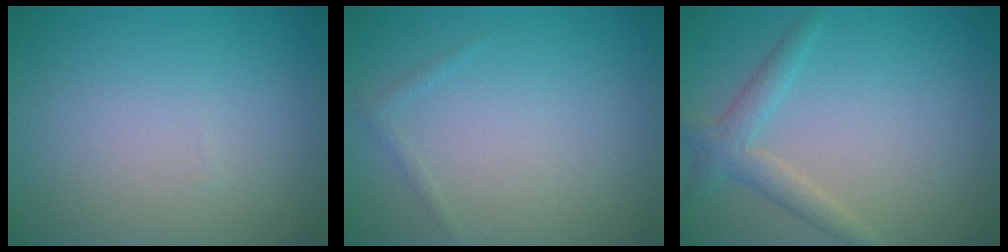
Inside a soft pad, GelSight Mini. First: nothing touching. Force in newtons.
{"total": 0.6, "press": 0.6, "slide": 0.1}
{"total": 2.6, "press": 2.6, "slide": 0.2}